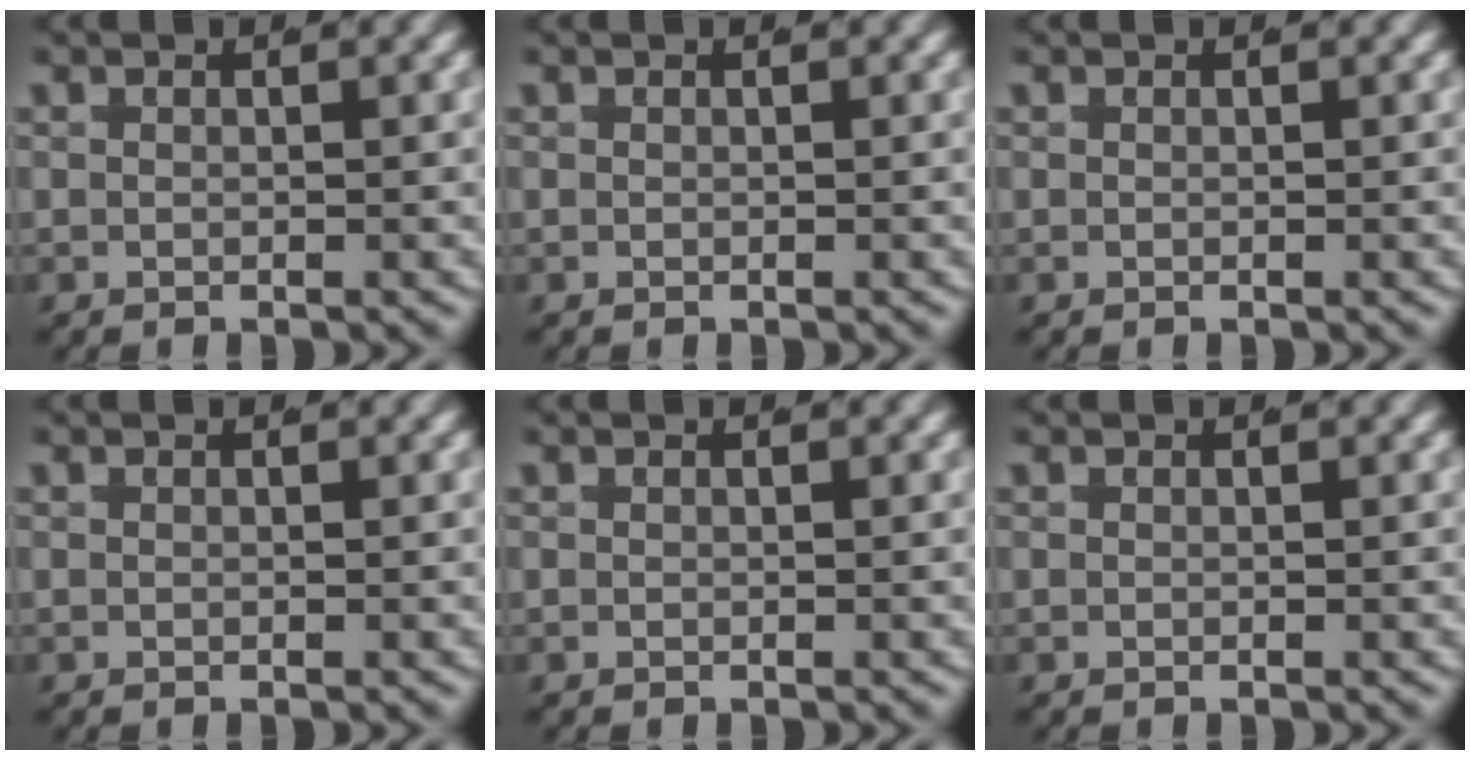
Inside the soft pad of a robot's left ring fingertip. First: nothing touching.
{"total": 0.0}
{"total": 0.0}
{"total": 0.0}
{"total": 0.0}
{"total": 0.0}